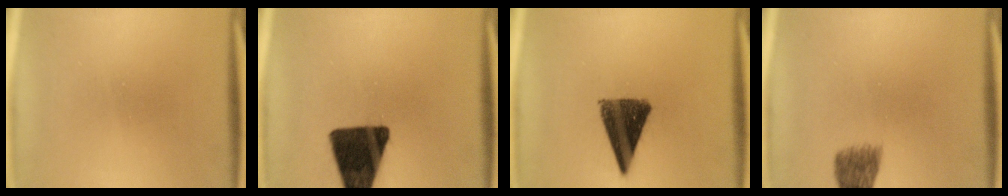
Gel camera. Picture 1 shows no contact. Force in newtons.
{"total": 16.1}
{"total": 10.6}
{"total": 4.8}